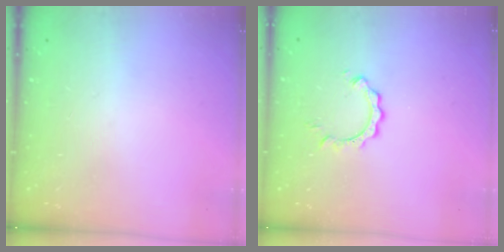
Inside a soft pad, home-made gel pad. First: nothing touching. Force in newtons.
{"total": 3.4, "press": 3.4, "slide": 0.1}